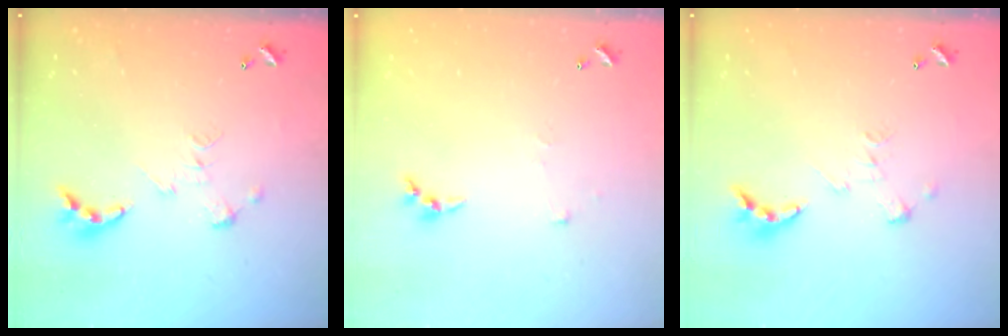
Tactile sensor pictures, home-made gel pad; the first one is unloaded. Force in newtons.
{"total": 4.1, "press": 4.1, "slide": 0.5}
{"total": 2.9, "press": 2.7, "slide": 1.3}